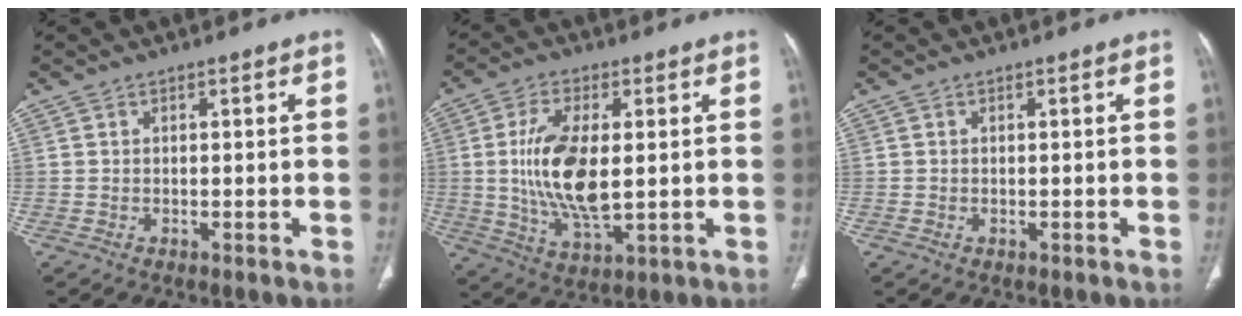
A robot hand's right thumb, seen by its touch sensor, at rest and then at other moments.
{"total": 13.8, "force": [0.7, 6.1, 12.3], "torque": [-0.244, -0.016, 0.020]}
{"total": 0.0}